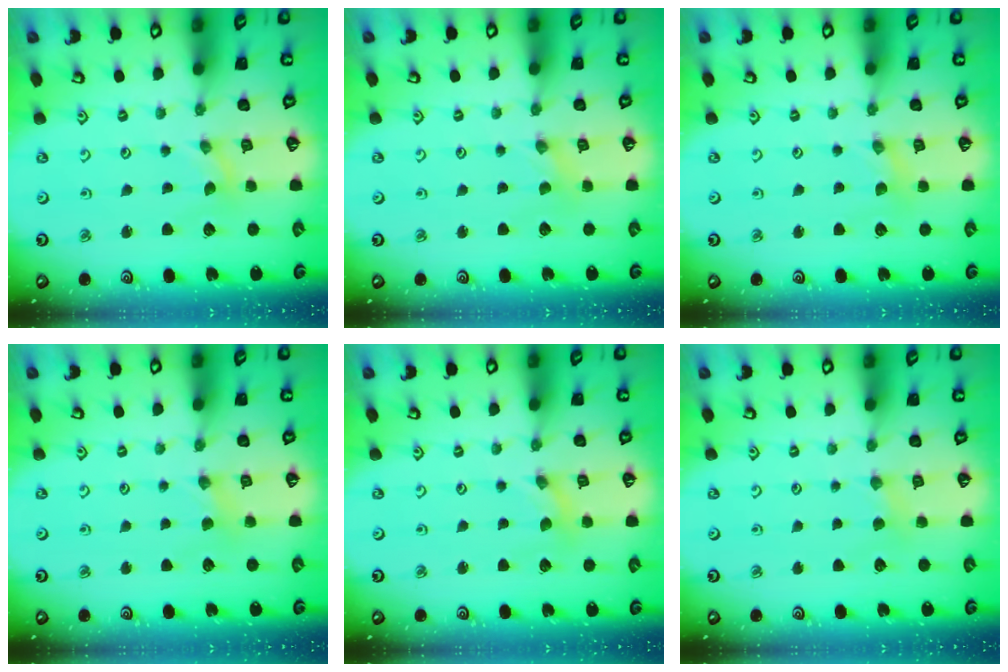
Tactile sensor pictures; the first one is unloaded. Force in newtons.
{"total": 0.0}
{"total": 1.4, "press": 1.4, "slide": 0.3}
{"total": 2.2, "press": 2.2, "slide": 0.4}
{"total": 0.0}
{"total": 2.6, "press": 2.6, "slide": 0.5}